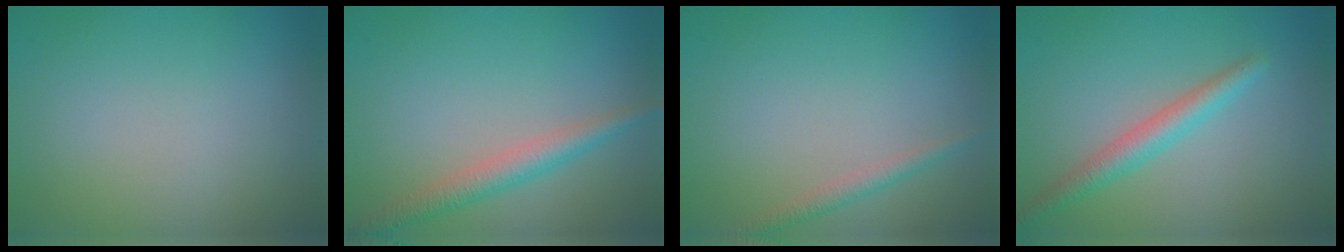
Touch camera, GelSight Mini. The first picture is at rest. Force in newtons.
{"total": 2.9, "press": 2.9, "slide": 0.1}
{"total": 1.5, "press": 1.5, "slide": 0.0}
{"total": 2.9, "press": 2.9, "slide": 0.1}